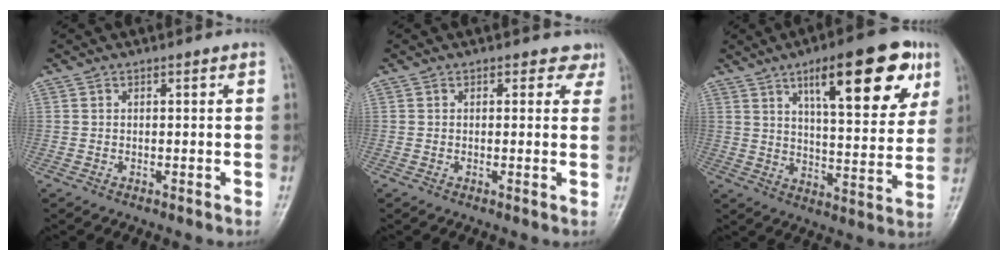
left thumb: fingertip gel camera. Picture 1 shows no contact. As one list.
[{"total": 2.8, "force": [1.9, 1.9, 0.5], "torque": [0.025, -0.008, 0.004]}, {"total": 20.5, "force": [10.2, 6.7, 16.4], "torque": [-0.193, -0.029, 0.149]}]